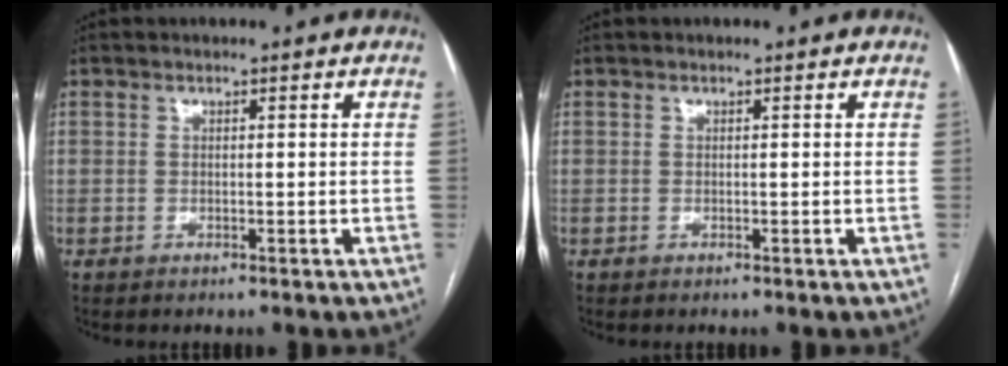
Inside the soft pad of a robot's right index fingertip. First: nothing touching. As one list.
[{"total": 0.0}]